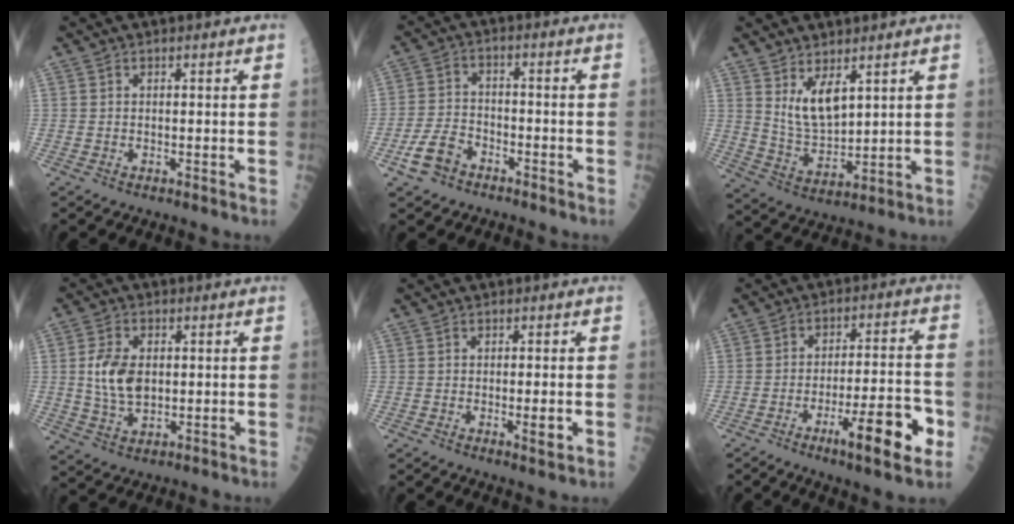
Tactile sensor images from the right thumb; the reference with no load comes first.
{"total": 6.5, "force": [-3.8, 4.0, 3.4], "torque": [-0.067, 0.029, -0.071]}
{"total": 7.6, "force": [3.8, 3.2, 5.7], "torque": [-0.094, -0.039, 0.084]}
{"total": 8.6, "force": [0.8, 5.2, 6.9], "torque": [-0.124, -0.005, 0.020]}
{"total": 2.8, "force": [-0.6, 0.6, 2.7], "torque": [-0.042, -0.006, -0.008]}
{"total": 13.7, "force": [-5.5, 2.8, 12.3], "torque": [-0.180, 0.022, -0.080]}